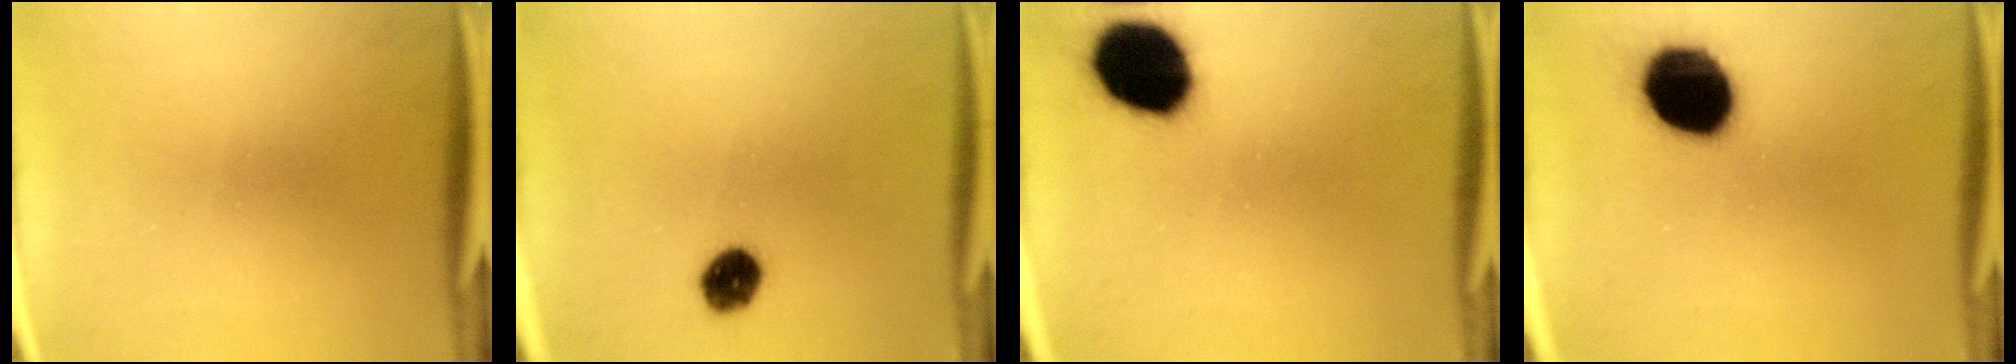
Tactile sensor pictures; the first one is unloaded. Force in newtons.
{"total": 6.0}
{"total": 17.3}
{"total": 18.7}